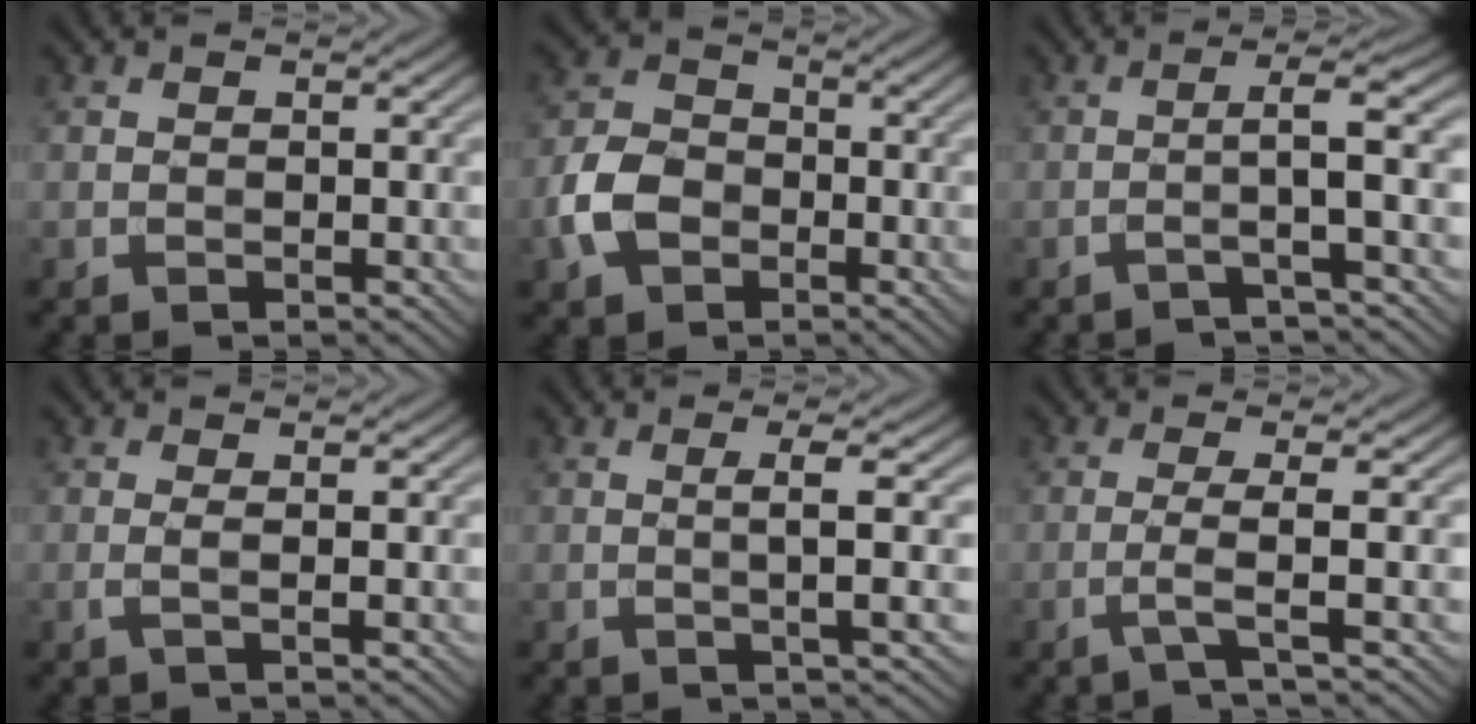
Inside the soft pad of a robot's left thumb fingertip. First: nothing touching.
{"total": 6.1, "force": [-2.3, 4.5, 3.4], "torque": [-0.087, 0.000, -0.057]}
{"total": 4.1, "force": [-1.2, -0.1, 3.9], "torque": [-0.059, 0.020, -0.043]}
{"total": 1.4, "force": [0.1, 0.2, 1.4], "torque": [-0.027, 0.003, -0.006]}
{"total": 2.9, "force": [0.3, 0.0, 2.9], "torque": [-0.054, 0.006, -0.001]}
{"total": 2.8, "force": [-0.7, 0.1, 2.7], "torque": [-0.048, 0.007, -0.033]}